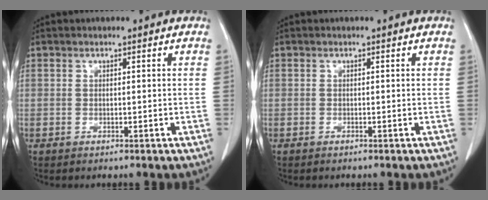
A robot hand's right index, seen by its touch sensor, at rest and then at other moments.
{"total": 0.0}